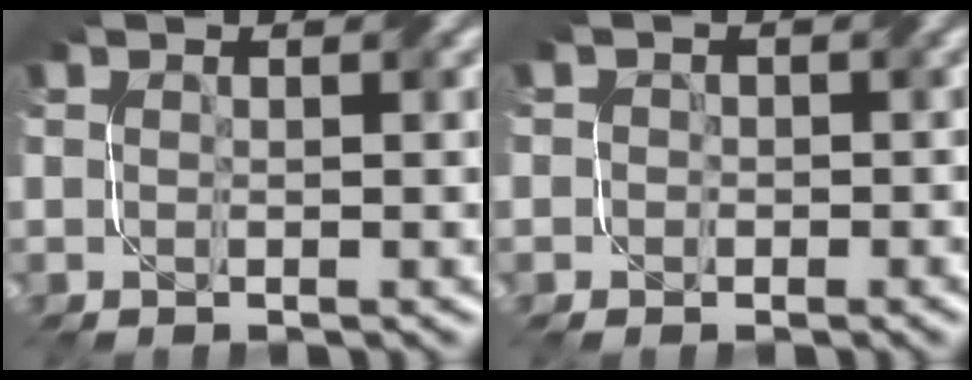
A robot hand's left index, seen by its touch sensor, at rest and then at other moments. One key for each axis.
{"total": 2.1, "fx": 0.3, "fy": 2.0, "fz": 0.6, "tx": 0.004, "ty": 0.004, "tz": -0.010}